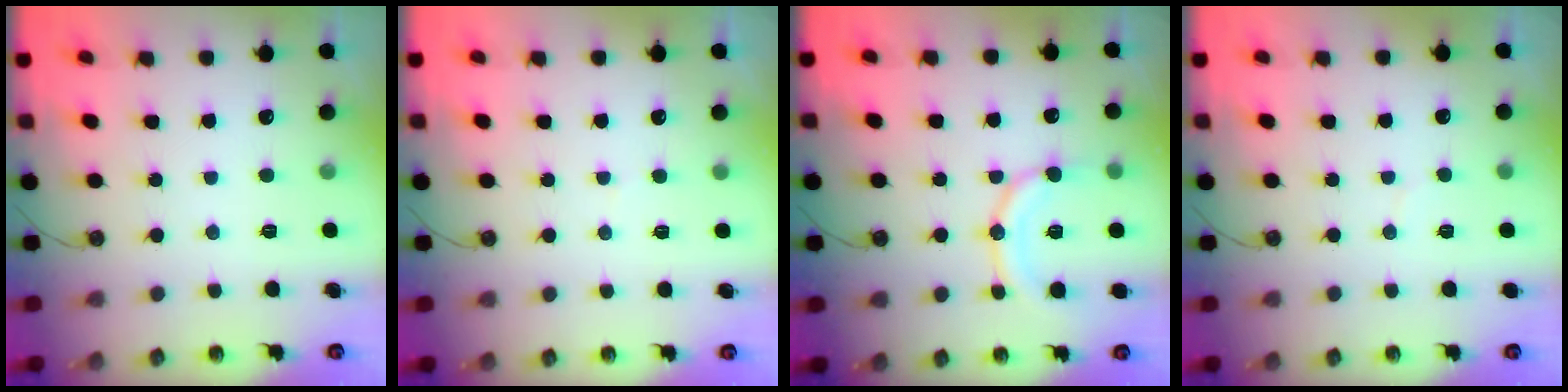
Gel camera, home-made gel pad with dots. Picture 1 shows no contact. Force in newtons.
{"total": 2.9, "press": 2.9, "slide": 0.2}
{"total": 14.6, "press": 14.4, "slide": 2.6}
{"total": 2.9, "press": 2.9, "slide": 0.2}